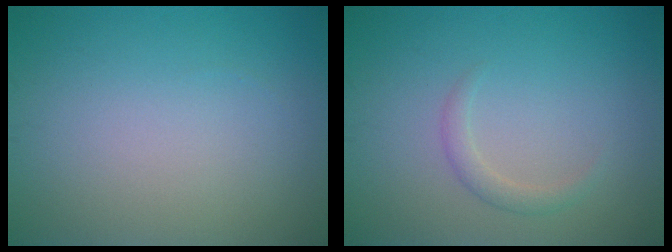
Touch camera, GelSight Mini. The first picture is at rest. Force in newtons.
{"total": 1.4, "press": 1.4, "slide": 0.1}